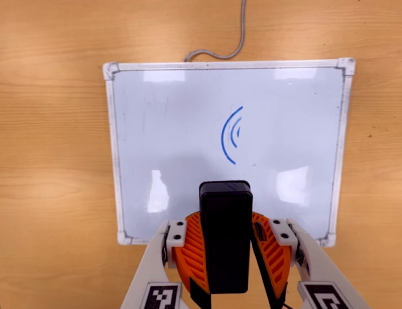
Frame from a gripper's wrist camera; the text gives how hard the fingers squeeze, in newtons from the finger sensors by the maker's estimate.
{"total": 8.9, "left": 8.7, "right": 9.2}